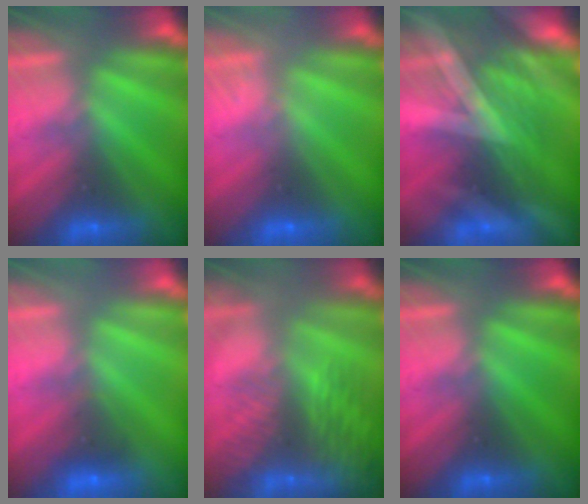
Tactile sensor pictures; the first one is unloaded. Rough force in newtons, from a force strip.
{"total": 1.6}
{"total": 3.0}
{"total": 1.8}
{"total": 7.2}
{"total": 0.0}